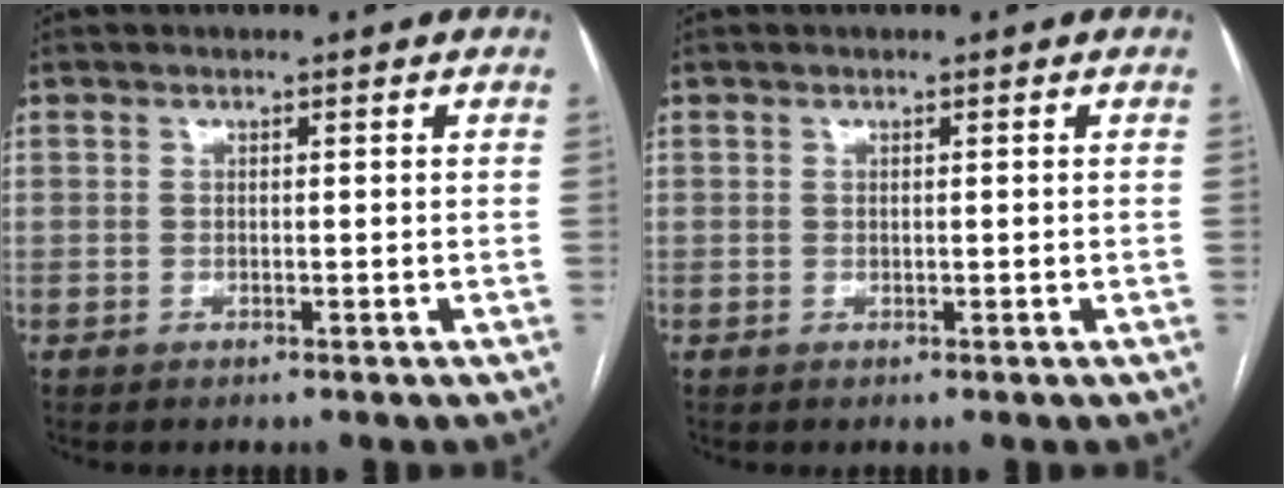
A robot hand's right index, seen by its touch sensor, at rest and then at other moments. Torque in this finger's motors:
{"motor_torque": [0.29, 0.07, -0.01, 0.00]}